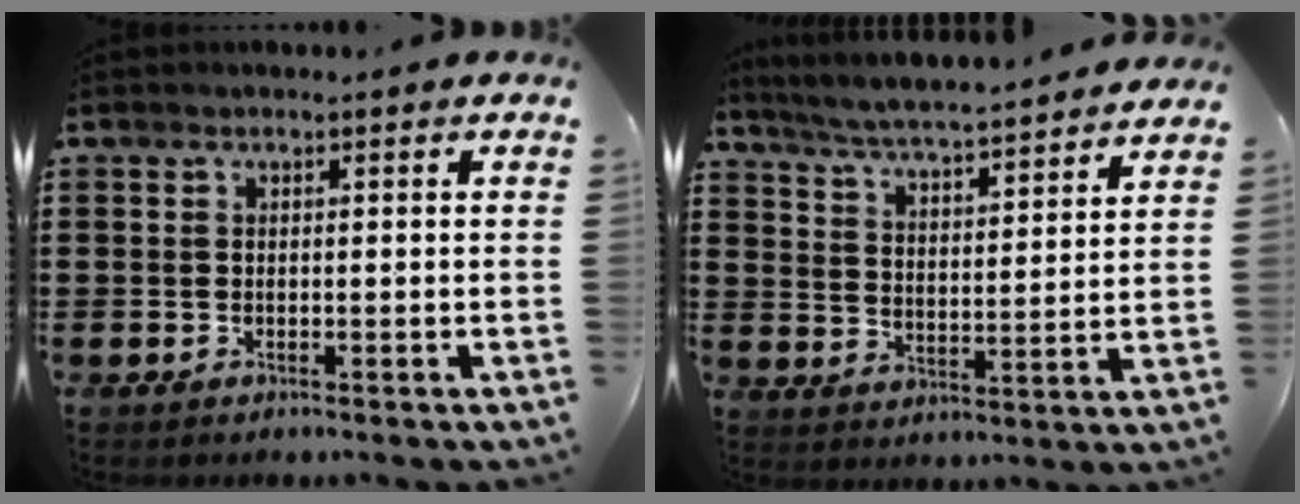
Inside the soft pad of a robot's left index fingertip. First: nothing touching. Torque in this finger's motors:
{"motor_torque": [1.10, -1.04, 0.66, 0.08]}